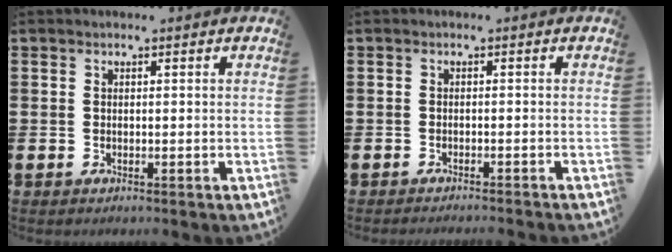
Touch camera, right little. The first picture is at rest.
{"total": 0.8, "force": [-0.8, -0.2, 0.0], "torque": [0.001, 0.001, -0.016]}